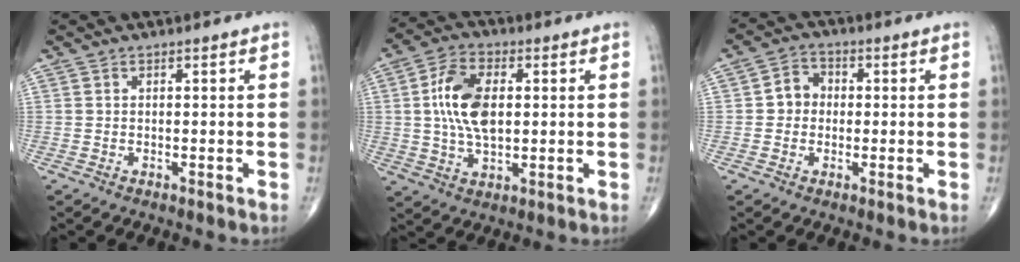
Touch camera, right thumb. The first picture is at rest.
{"total": 11.5, "force": [1.4, 6.4, 9.5], "torque": [-0.176, 0.005, 0.026]}
{"total": 4.6, "force": [-0.1, 4.0, 2.2], "torque": [-0.020, 0.015, -0.011]}